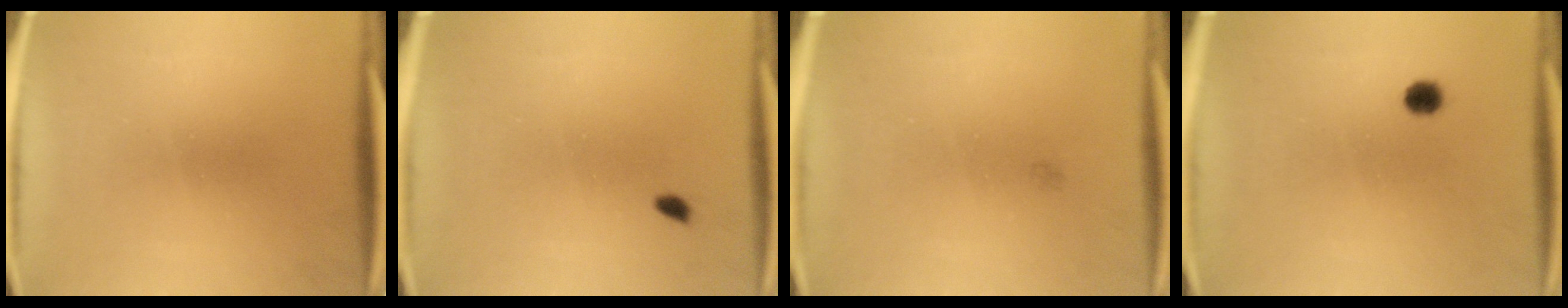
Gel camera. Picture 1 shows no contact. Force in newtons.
{"total": 0.9}
{"total": 0.6}
{"total": 1.9}